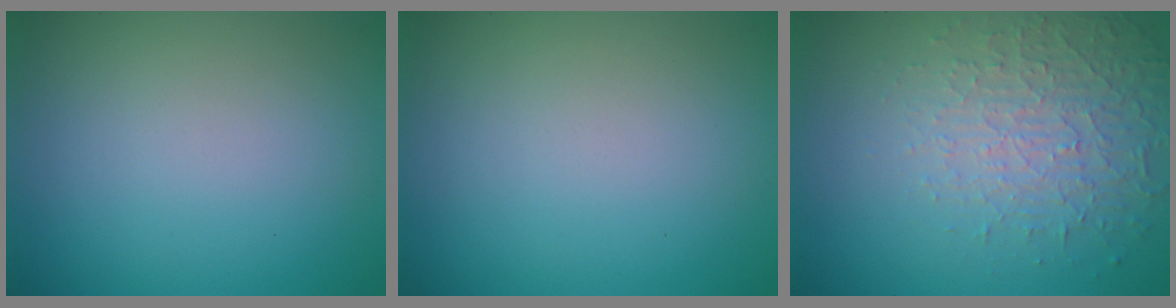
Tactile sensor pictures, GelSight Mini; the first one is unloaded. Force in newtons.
{"total": 0.0}
{"total": 4.7, "press": 3.2, "slide": 3.4}